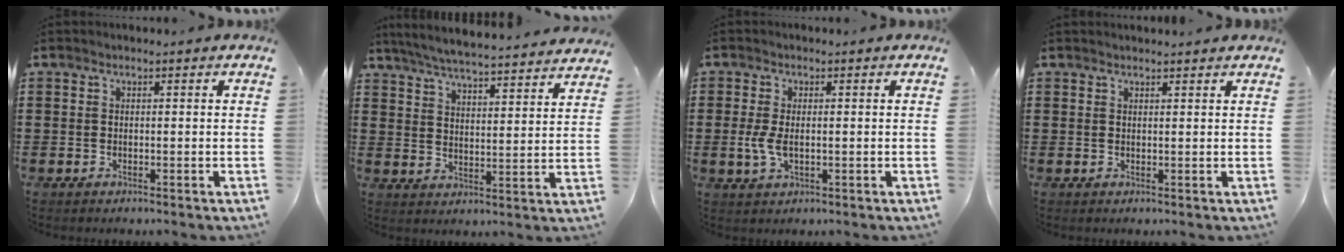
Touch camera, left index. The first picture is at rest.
{"total": 5.5, "force": [5.4, -0.5, 1.2], "torque": [-0.048, -0.041, 0.089]}
{"total": 3.9, "force": [-0.3, 1.9, 3.4], "torque": [-0.084, -0.002, -0.012]}
{"total": 1.0, "force": [1.0, 0.0, 0.2], "torque": [-0.006, -0.001, 0.020]}